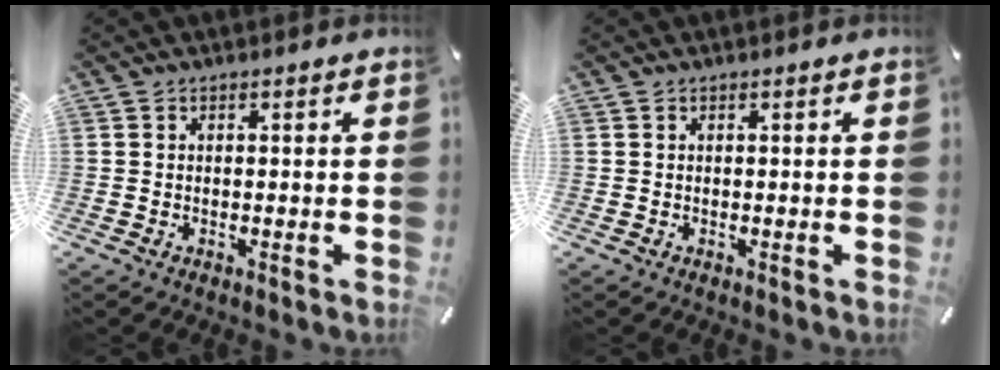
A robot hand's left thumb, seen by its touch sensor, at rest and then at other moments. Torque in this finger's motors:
{"motor_torque": [0.00, 0.00, -0.01, -0.02, 0.00]}